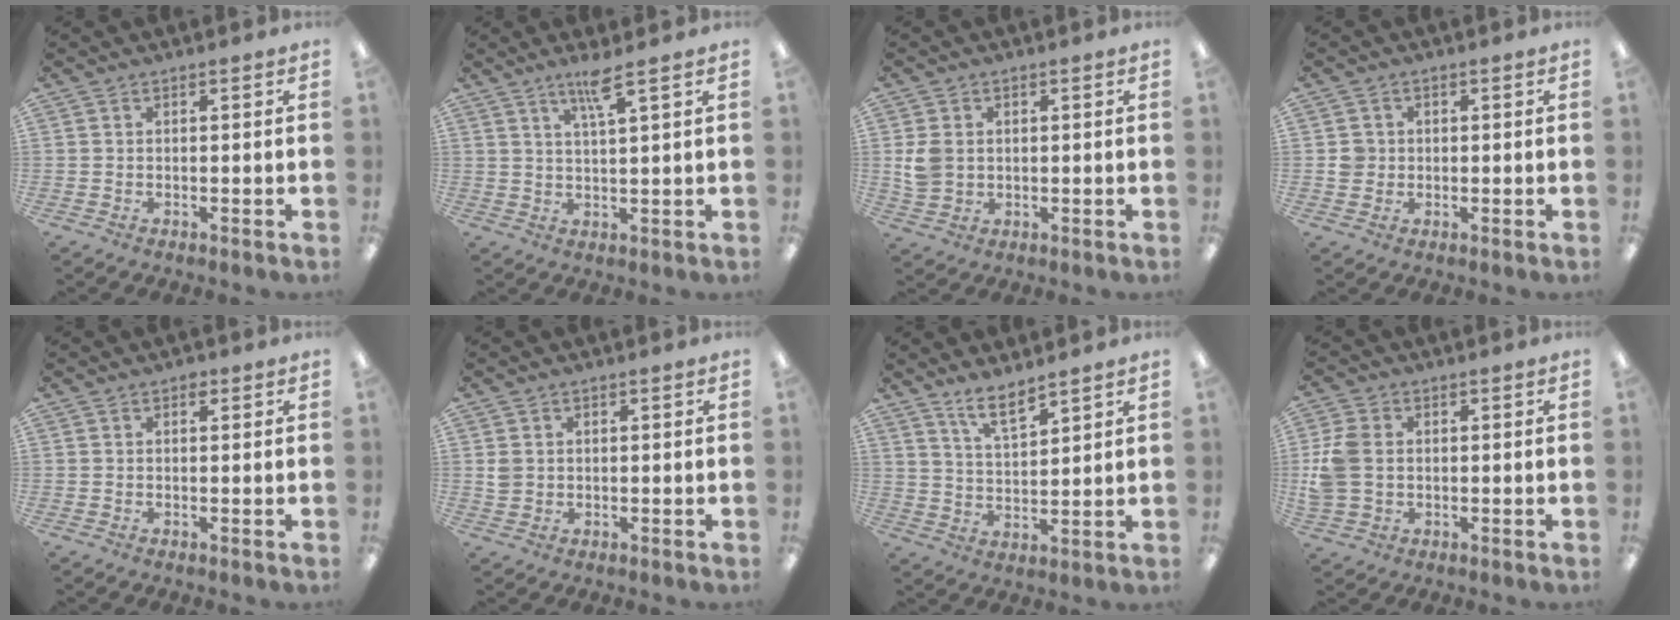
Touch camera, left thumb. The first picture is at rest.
{"total": 5.2, "force": [3.4, 0.2, 3.9], "torque": [-0.078, -0.003, 0.055]}
{"total": 5.4, "force": [0.8, 4.4, 3.1], "torque": [-0.060, 0.004, 0.017]}
{"total": 3.1, "force": [0.1, 3.0, 0.8], "torque": [-0.013, 0.003, 0.000]}
{"total": 1.2, "force": [0.6, 0.8, 0.7], "torque": [-0.006, 0.000, 0.008]}
{"total": 2.4, "force": [0.5, 2.1, 1.0], "torque": [-0.014, 0.000, 0.007]}
{"total": 7.1, "force": [5.9, 1.9, 3.4], "torque": [-0.064, -0.035, 0.106]}
{"total": 8.0, "force": [0.5, 6.3, 4.9], "torque": [-0.120, 0.012, 0.011]}